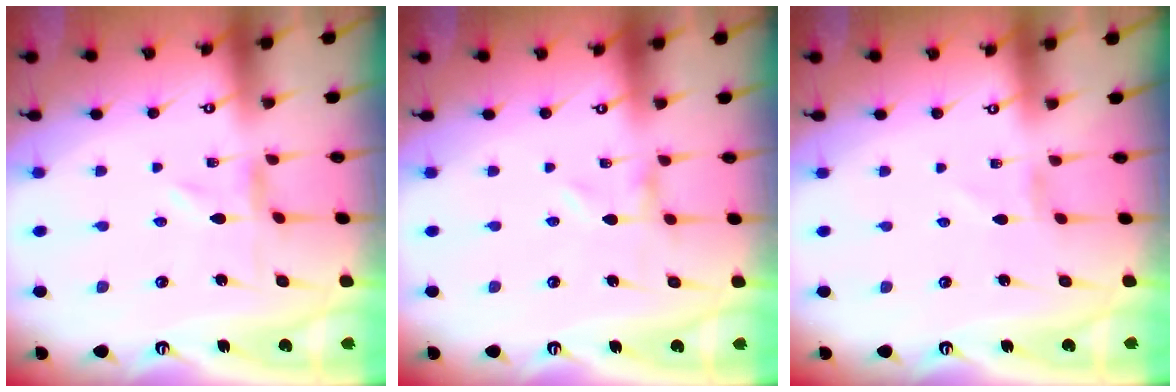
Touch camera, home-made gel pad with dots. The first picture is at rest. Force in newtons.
{"total": 0.0}
{"total": 0.0}